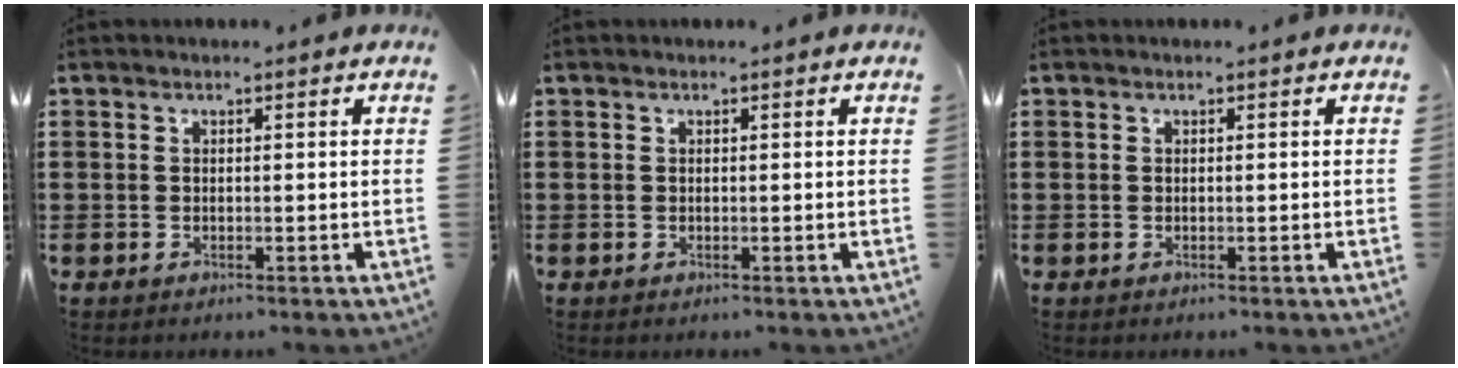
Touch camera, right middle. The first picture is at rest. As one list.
[{"total": 0.0}, {"total": 0.0}]